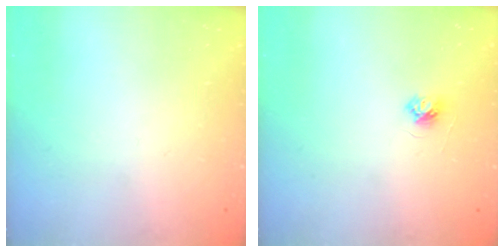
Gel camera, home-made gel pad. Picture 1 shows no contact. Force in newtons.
{"total": 3.7, "press": 3.6, "slide": 0.4}